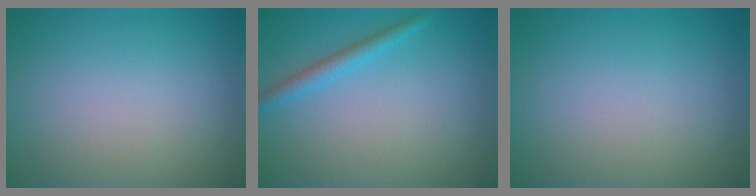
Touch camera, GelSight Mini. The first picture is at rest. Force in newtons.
{"total": 1.8, "press": 1.8, "slide": 0.1}
{"total": 0.0}